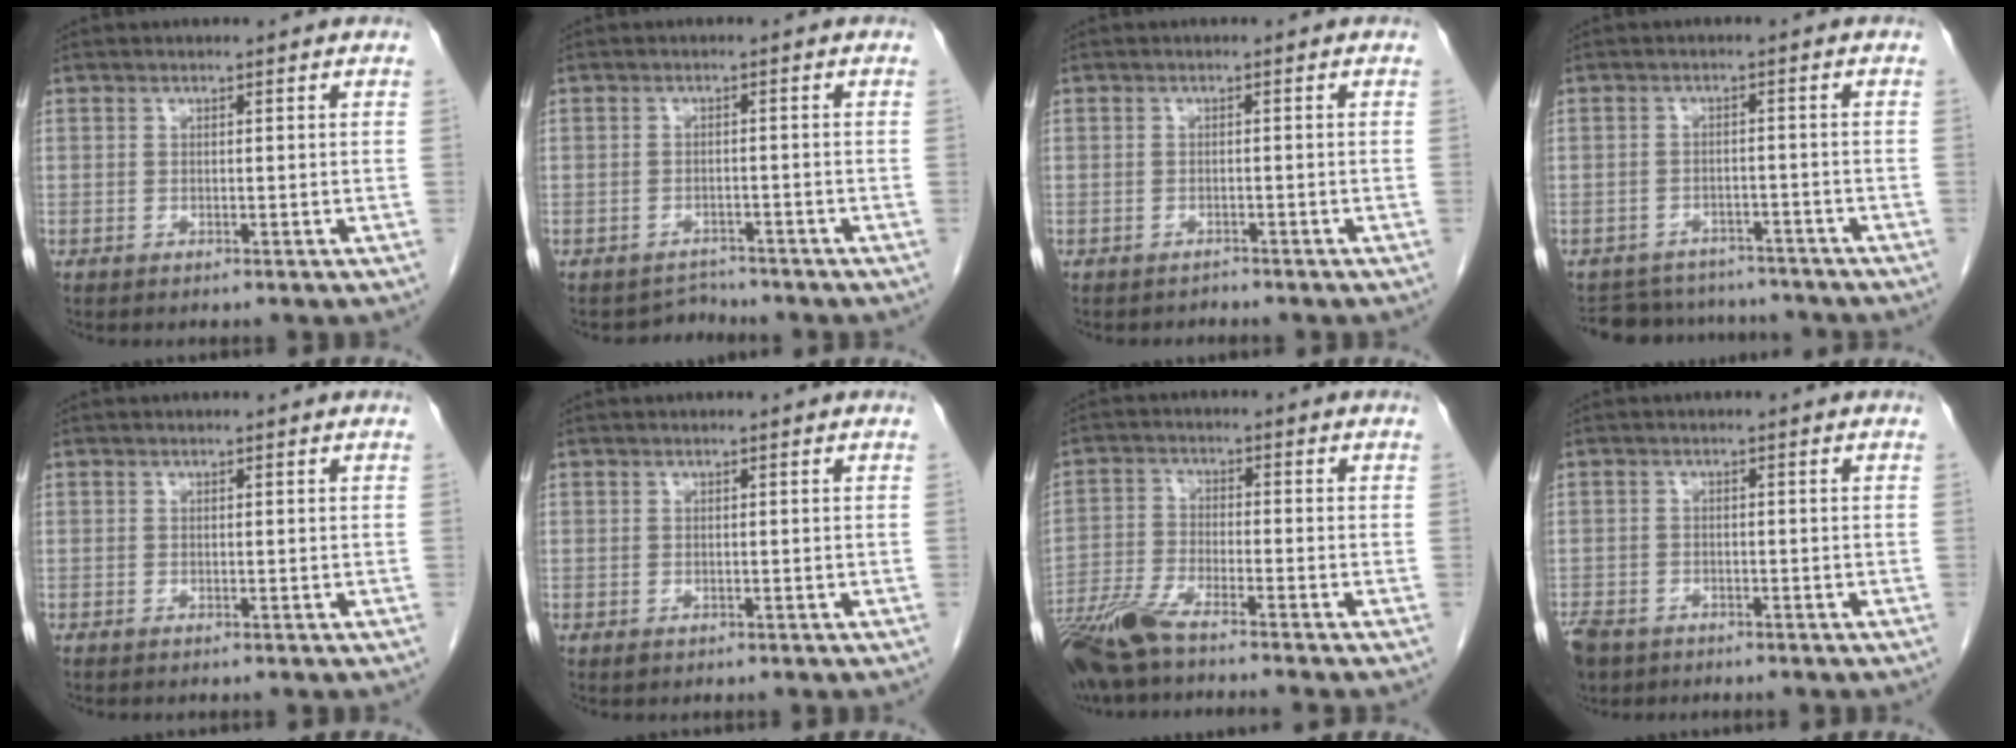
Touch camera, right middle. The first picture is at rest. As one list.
[{"total": 2.4, "force": [-2.1, 0.6, -1.0], "torque": [0.015, 0.001, -0.033]}, {"total": 0.9, "force": [-0.8, 0.3, -0.2], "torque": [-0.001, -0.001, -0.016]}, {"total": 9.7, "force": [-9.0, 3.5, 1.2], "torque": [-0.018, 0.014, -0.115]}, {"total": 0.0}, {"total": 0.5, "force": [-0.3, 0.3, 0.3], "torque": [-0.007, 0.000, -0.001]}, {"total": 8.7, "force": [-7.1, 0.0, 5.0], "torque": [-0.096, -0.029, -0.135]}, {"total": 8.1, "force": [-5.3, 5.2, 3.2], "torque": [-0.087, -0.008, -0.089]}]